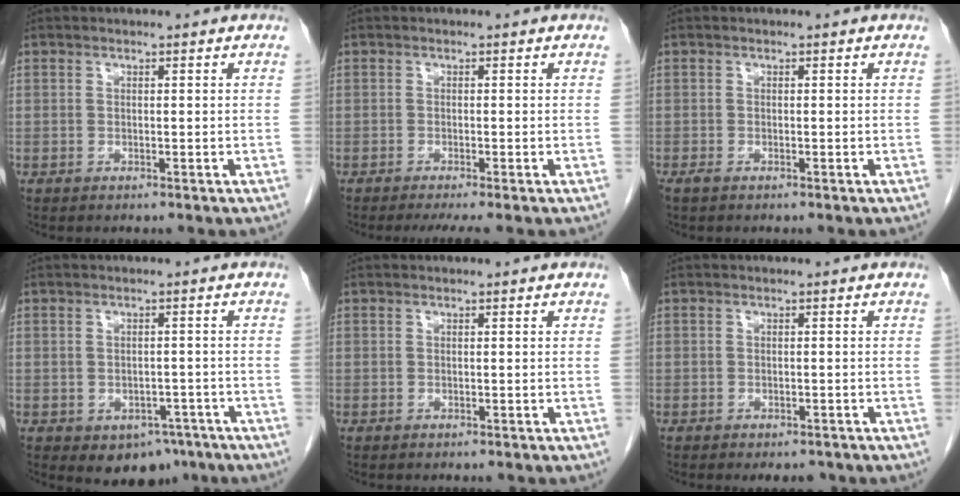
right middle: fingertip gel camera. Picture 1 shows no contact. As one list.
[{"total": 3.1, "force": [-2.3, -0.1, 2.0], "torque": [-0.027, -0.007, -0.038]}, {"total": 0.7, "force": [-0.6, 0.2, 0.4], "torque": [-0.014, -0.002, -0.009]}, {"total": 6.3, "force": [-3.8, 4.1, 2.9], "torque": [-0.026, 0.006, -0.043]}, {"total": 0.0}, {"total": 2.9, "force": [-2.3, 1.6, 0.9], "torque": [-0.004, 0.002, -0.025]}]